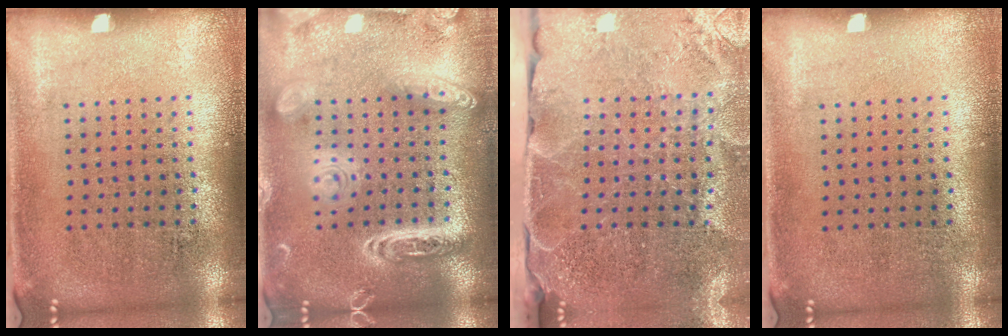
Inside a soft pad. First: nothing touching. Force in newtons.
{"total": 3.9, "press": 3.9, "slide": 0.3}
{"total": 3.7, "press": 3.2, "slide": 1.7}
{"total": 0.0}